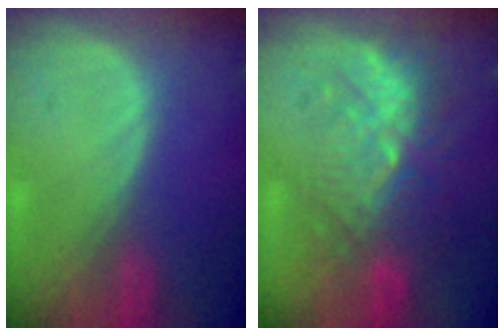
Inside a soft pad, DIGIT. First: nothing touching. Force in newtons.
{"total": 9.4, "press": 8.9, "slide": 2.8}